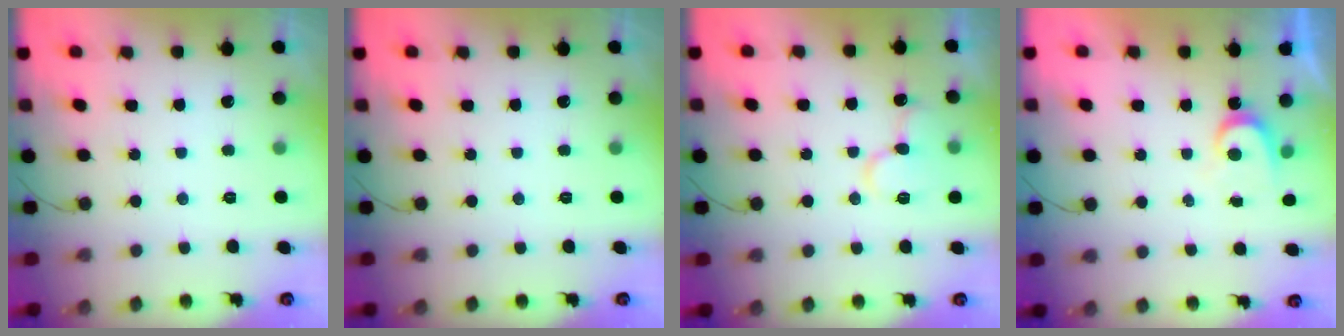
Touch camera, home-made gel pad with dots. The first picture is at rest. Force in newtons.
{"total": 0.0}
{"total": 11.0, "press": 10.9, "slide": 1.4}
{"total": 3.1, "press": 3.1, "slide": 0.3}